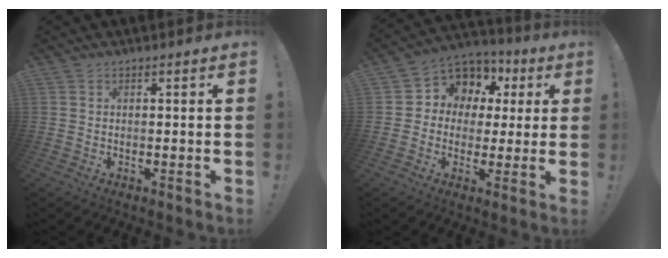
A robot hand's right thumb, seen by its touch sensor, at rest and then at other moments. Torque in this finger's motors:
{"motor_torque": [0.10, 0.46, 0.13, -0.04, 0.09]}